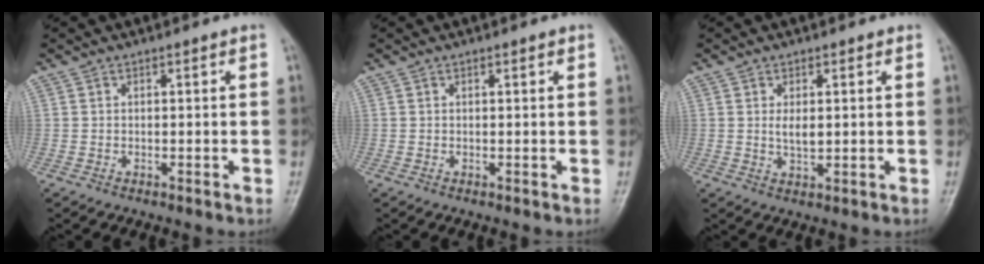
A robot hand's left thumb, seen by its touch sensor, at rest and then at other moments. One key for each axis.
{"total": 0.6, "fx": 0.4, "fy": 0.2, "fz": 0.5, "tx": -0.007, "ty": -0.001, "tz": 0.005}
{"total": 2.8, "fx": 0.6, "fy": 1.5, "fz": 2.3, "tx": -0.037, "ty": -0.008, "tz": 0.013}